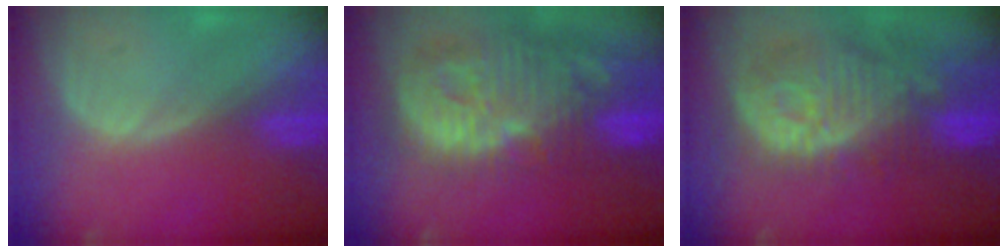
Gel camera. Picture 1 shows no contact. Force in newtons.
{"total": 14.4, "press": 12.5, "slide": 7.0}
{"total": 12.5, "press": 11.2, "slide": 5.6}